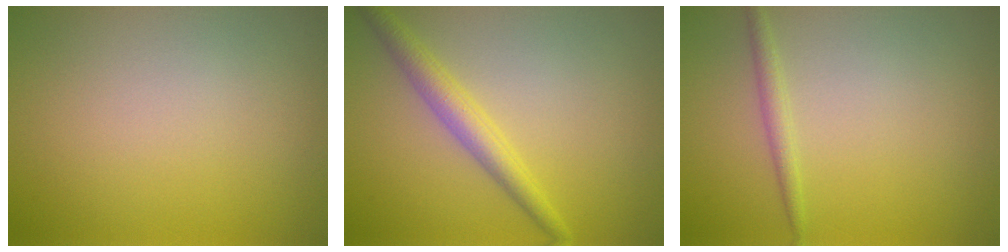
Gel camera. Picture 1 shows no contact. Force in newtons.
{"total": 3.0, "press": 3.0, "slide": 0.1}
{"total": 1.3, "press": 1.3, "slide": 0.1}